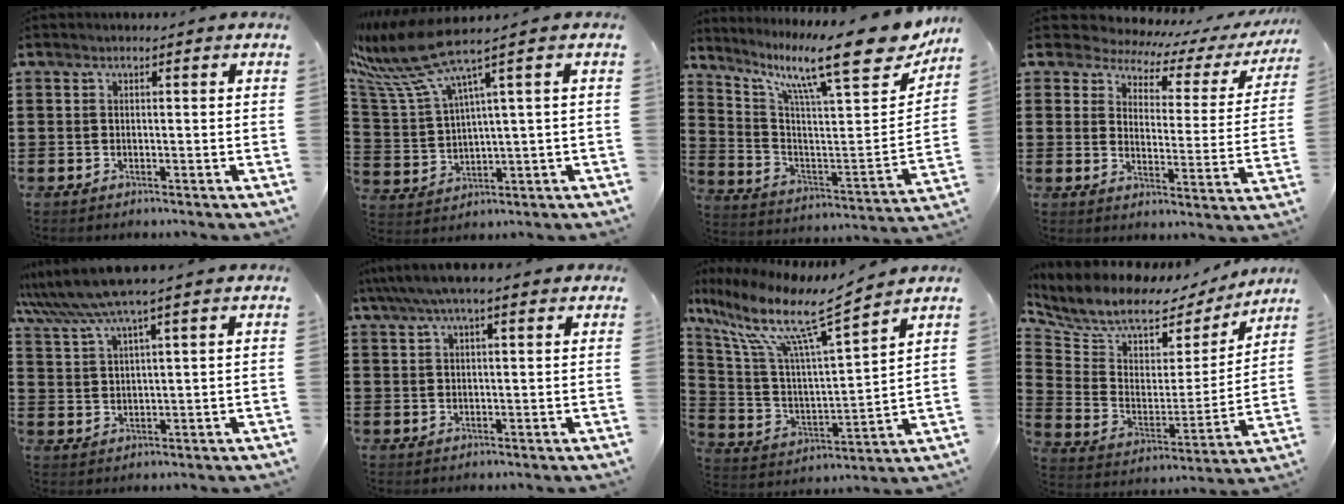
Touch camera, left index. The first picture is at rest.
{"total": 8.7, "force": [5.7, 1.0, 6.5], "torque": [-0.178, -0.047, 0.090]}
{"total": 14.5, "force": [10.5, 1.7, 9.8], "torque": [-0.196, -0.078, 0.164]}
{"total": 4.2, "force": [3.5, 2.1, 0.9], "torque": [-0.045, -0.018, 0.055]}
{"total": 6.3, "force": [4.8, -0.3, 4.0], "torque": [-0.092, -0.018, 0.085]}
{"total": 4.7, "force": [3.4, 0.9, 3.2], "torque": [-0.069, 0.003, 0.060]}
{"total": 12.0, "force": [8.2, 1.4, 8.7], "torque": [-0.203, -0.049, 0.127]}
{"total": 8.1, "force": [6.9, 3.3, 2.4], "torque": [-0.083, -0.049, 0.118]}